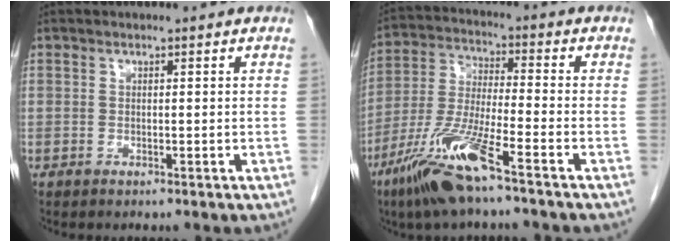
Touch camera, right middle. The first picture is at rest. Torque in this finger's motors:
{"motor_torque": [1.25, -0.89, 0.50, 0.21]}